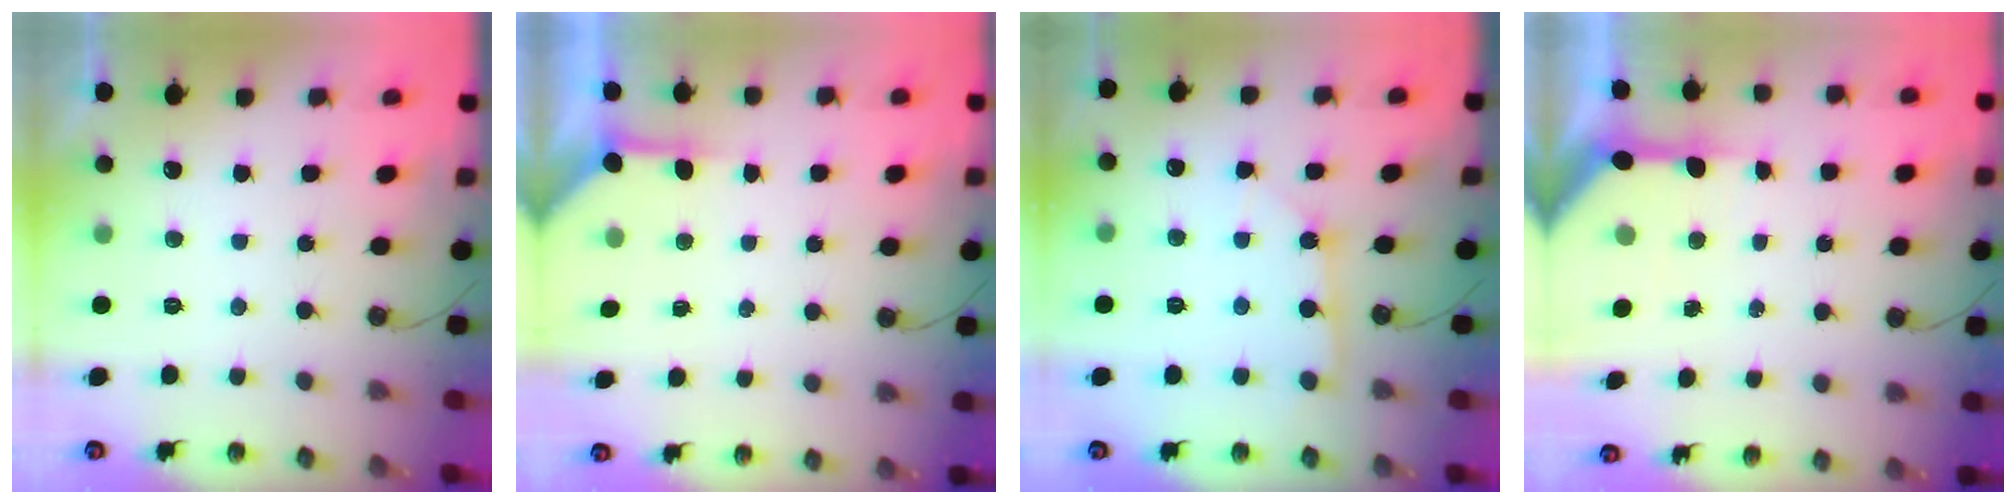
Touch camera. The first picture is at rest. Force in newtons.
{"total": 3.8, "press": 3.8, "slide": 0.4}
{"total": 2.9, "press": 2.9, "slide": 0.2}
{"total": 9.1, "press": 9.1, "slide": 1.0}